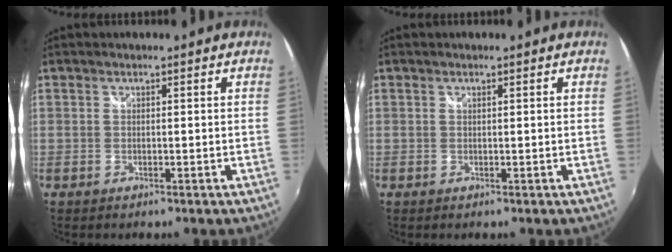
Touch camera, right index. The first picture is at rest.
{"total": 0.0}